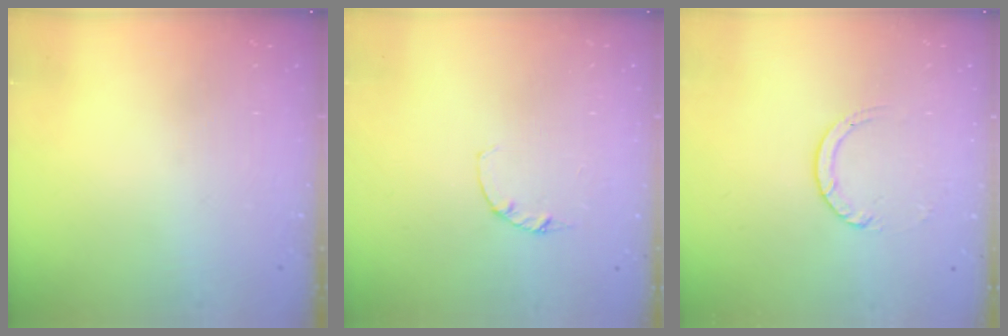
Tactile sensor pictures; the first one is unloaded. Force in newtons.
{"total": 1.2, "press": 1.1, "slide": 0.3}
{"total": 3.9, "press": 3.9, "slide": 0.4}